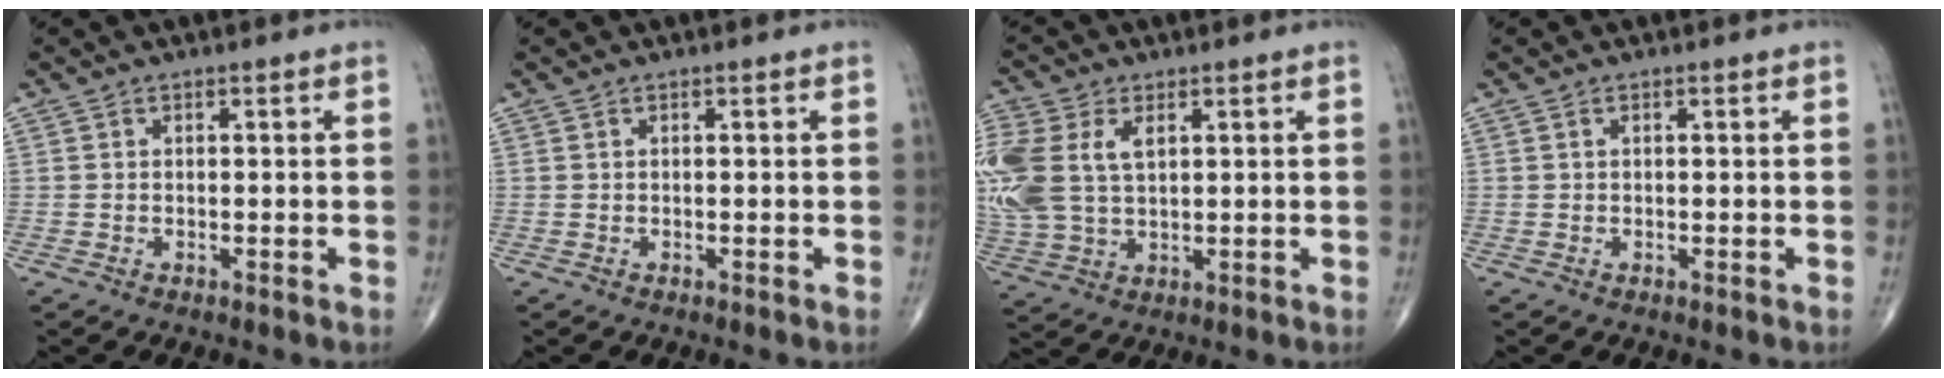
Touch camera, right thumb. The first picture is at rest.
{"total": 0.0}
{"total": 16.6, "force": [3.7, 10.7, 12.1], "torque": [-0.309, 0.007, 0.075]}
{"total": 0.0}